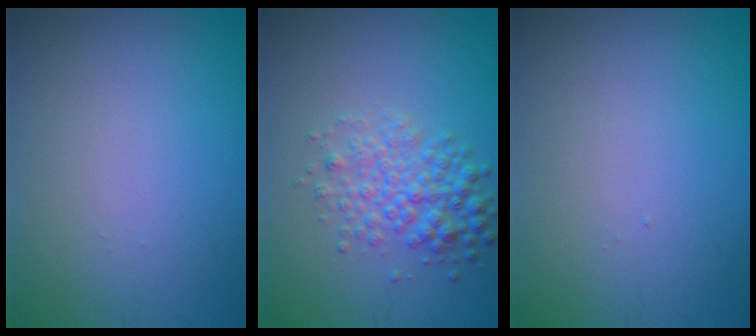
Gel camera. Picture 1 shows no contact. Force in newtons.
{"total": 3.6, "press": 3.6, "slide": 0.0}
{"total": 0.0}